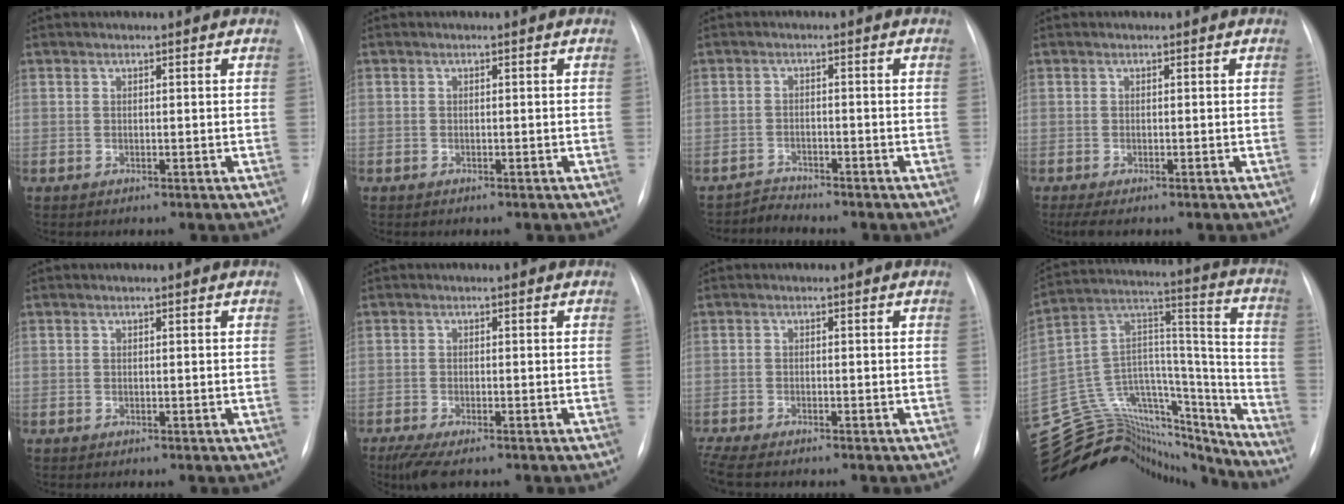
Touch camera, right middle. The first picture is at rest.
{"total": 0.0}
{"total": 2.4, "force": [-2.1, -0.3, -1.1], "torque": [0.027, -0.015, -0.039]}
{"total": 2.0, "force": [-1.4, 0.3, 1.3], "torque": [-0.024, -0.009, -0.024]}
{"total": 0.0}
{"total": 4.5, "force": [-3.3, 0.8, 2.9], "torque": [-0.057, -0.014, -0.055]}
{"total": 5.7, "force": [-4.9, 0.7, 2.9], "torque": [-0.054, -0.008, -0.081]}
{"total": 34.0, "force": [-30.8, 10.4, 10.0], "torque": [-0.194, 0.034, -0.458]}